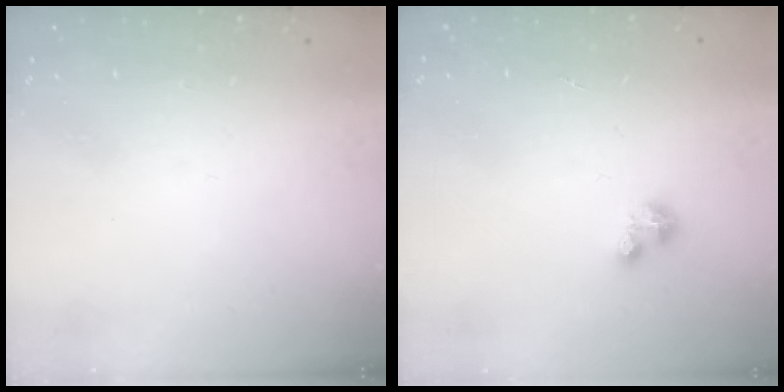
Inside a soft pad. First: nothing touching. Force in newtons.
{"total": 2.1, "press": 2.1, "slide": 0.2}